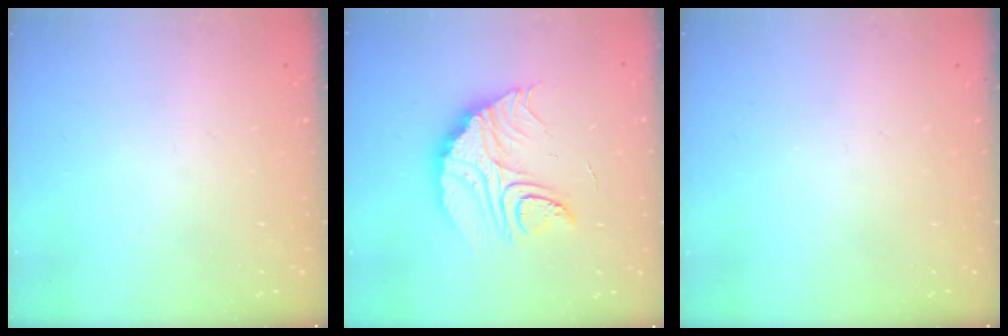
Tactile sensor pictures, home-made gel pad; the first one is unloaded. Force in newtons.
{"total": 14.6, "press": 14.6, "slide": 0.5}
{"total": 0.0}